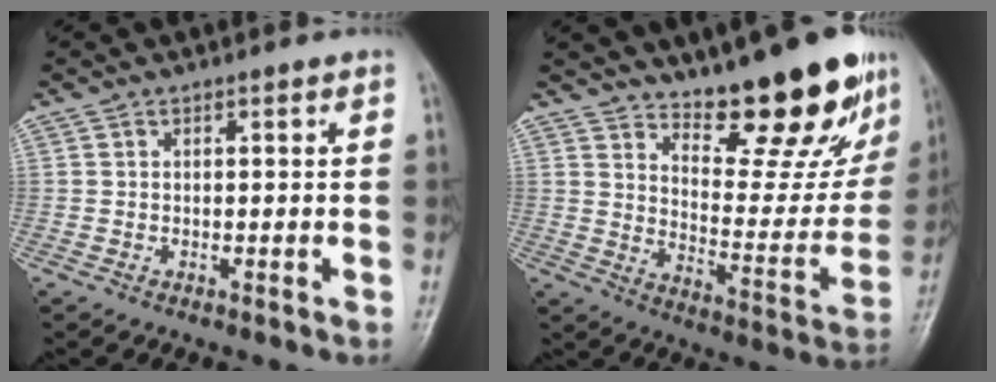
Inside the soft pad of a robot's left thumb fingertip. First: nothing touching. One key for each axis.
{"total": 19.4, "fx": 14.6, "fy": 6.1, "fz": 11.2, "tx": -0.112, "ty": -0.113, "tz": 0.215}